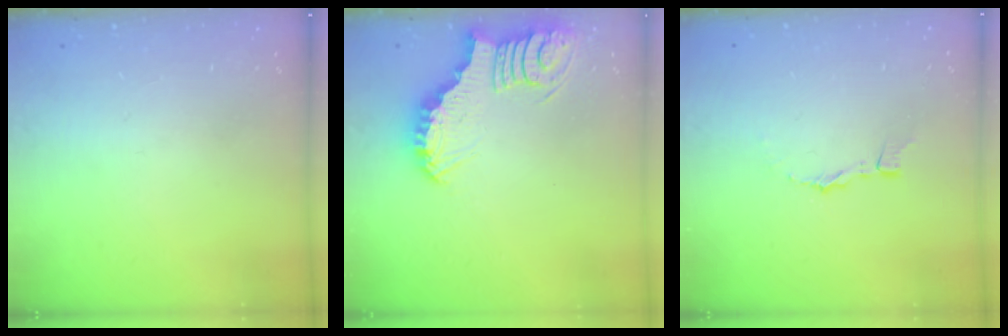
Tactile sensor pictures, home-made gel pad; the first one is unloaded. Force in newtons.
{"total": 4.8, "press": 4.8, "slide": 0.6}
{"total": 2.5, "press": 2.5, "slide": 0.2}